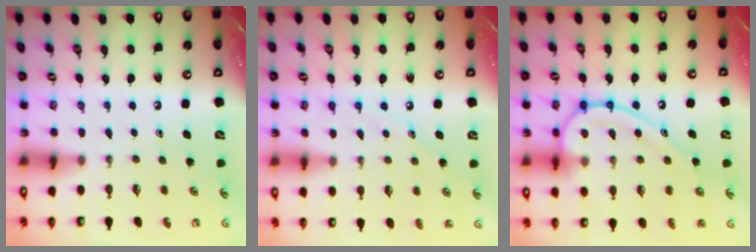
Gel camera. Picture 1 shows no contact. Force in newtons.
{"total": 7.1, "press": 7.1, "slide": 0.4}
{"total": 15.6, "press": 15.5, "slide": 1.8}